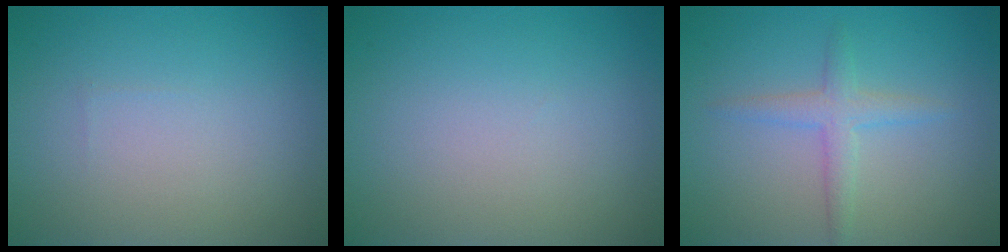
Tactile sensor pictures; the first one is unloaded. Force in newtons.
{"total": 0.0}
{"total": 2.0, "press": 2.0, "slide": 0.1}